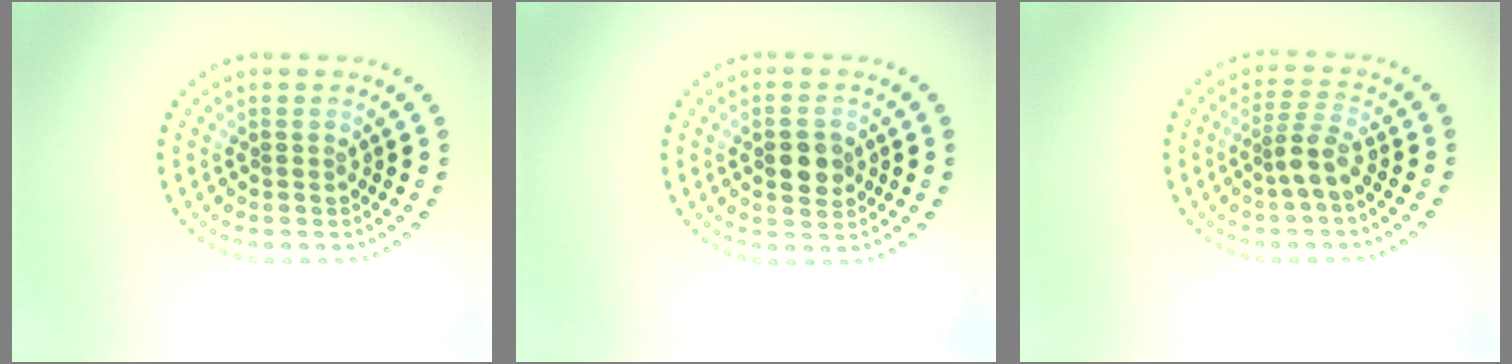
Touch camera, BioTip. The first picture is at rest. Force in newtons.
{"total": 2.8, "press": 2.8, "slide": 0.1}
{"total": 2.6, "press": 1.9, "slide": 1.7}